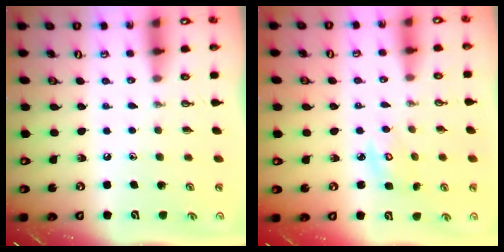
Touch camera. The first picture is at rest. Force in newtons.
{"total": 3.2, "press": 3.2, "slide": 0.1}